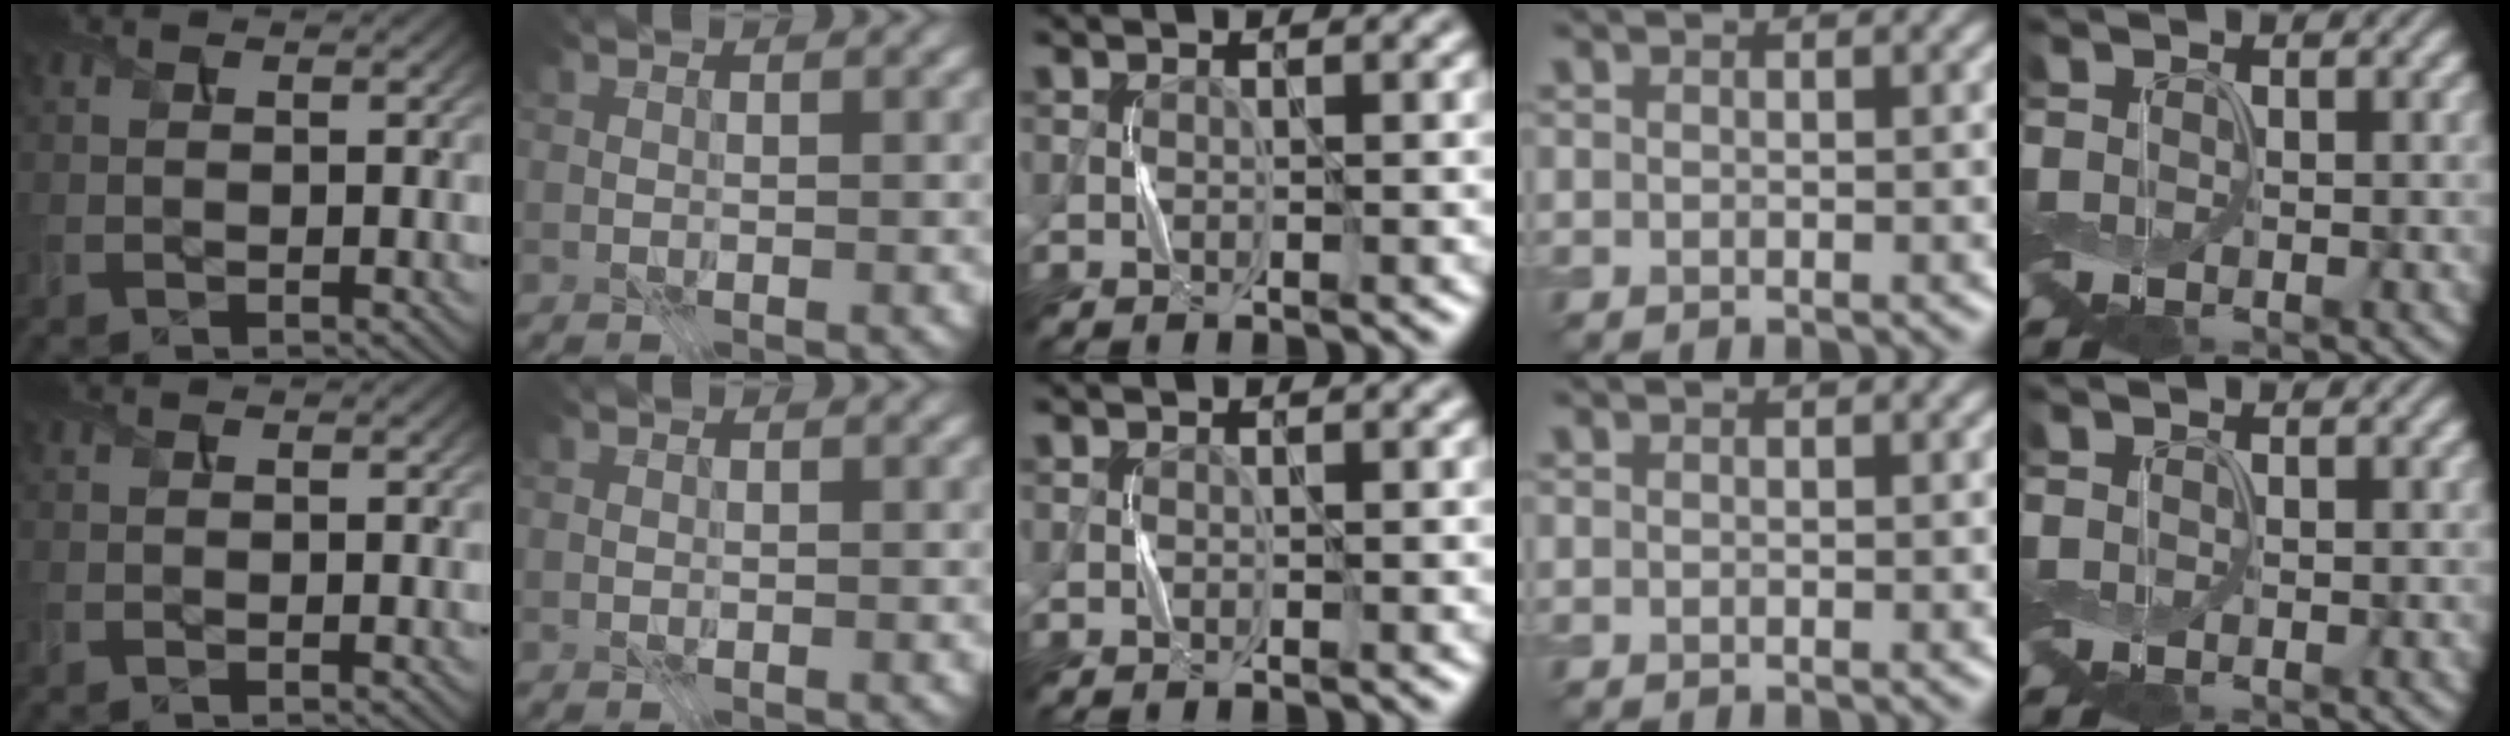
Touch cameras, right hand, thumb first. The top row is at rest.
{}